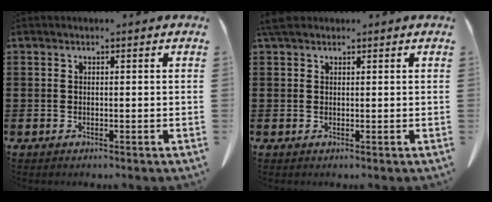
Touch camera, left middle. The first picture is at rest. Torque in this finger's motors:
{"motor_torque": [0.49, 0.36, -0.04, -0.05]}